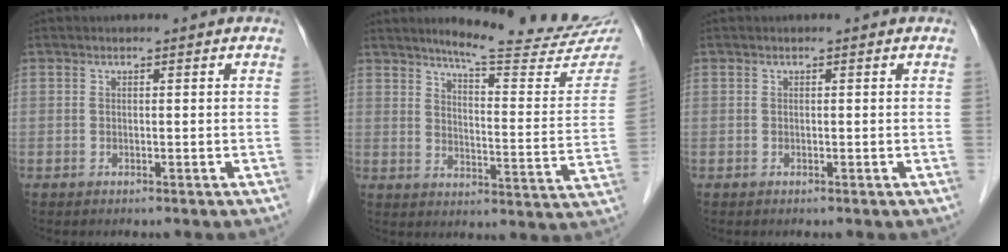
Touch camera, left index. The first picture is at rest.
{"total": 19.4, "force": [17.4, 1.4, 8.5], "torque": [-0.109, -0.078, 0.209]}
{"total": 0.0}